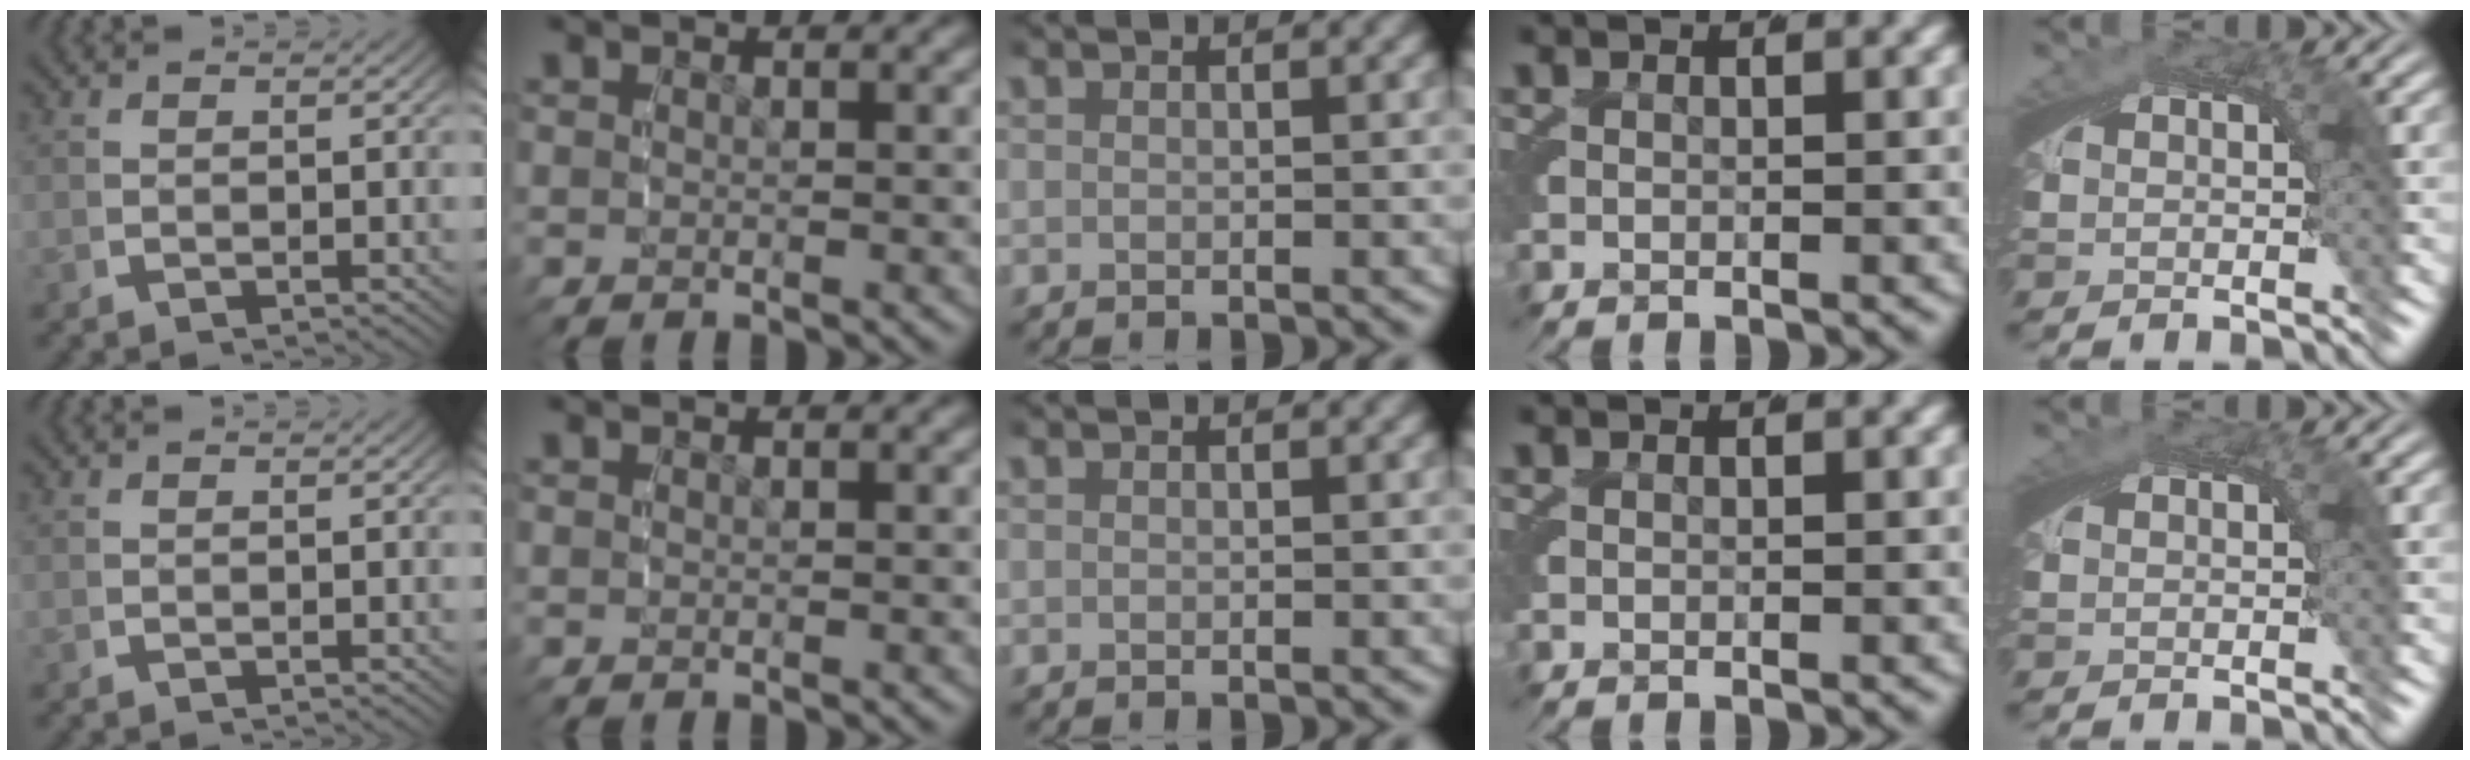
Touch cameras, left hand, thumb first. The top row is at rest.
{"little": {"total": 0.6, "force": [0.1, 0.2, 0.6], "torque": [-0.011, 0.001, 0.003]}}